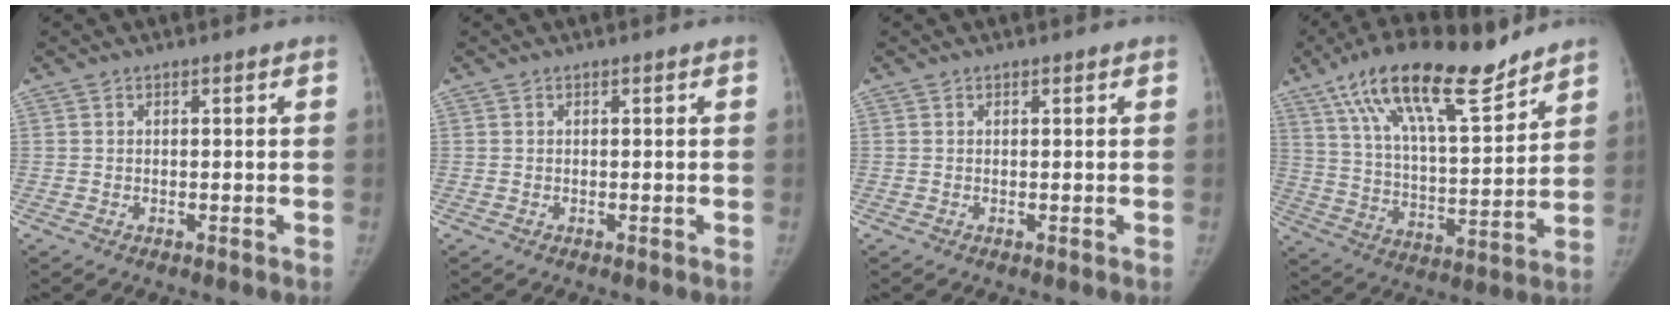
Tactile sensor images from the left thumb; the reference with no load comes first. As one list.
[{"total": 0.0}, {"total": 0.0}, {"total": 21.1, "force": [14.9, 6.1, 13.6], "torque": [-0.214, -0.052, 0.258]}]